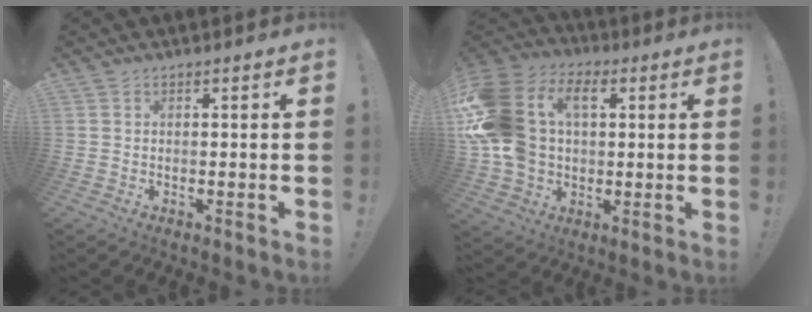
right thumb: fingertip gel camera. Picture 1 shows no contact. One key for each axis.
{"total": 21.7, "fx": 4.8, "fy": 16.0, "fz": 14.0, "tx": -0.292, "ty": -0.005, "tz": 0.091}